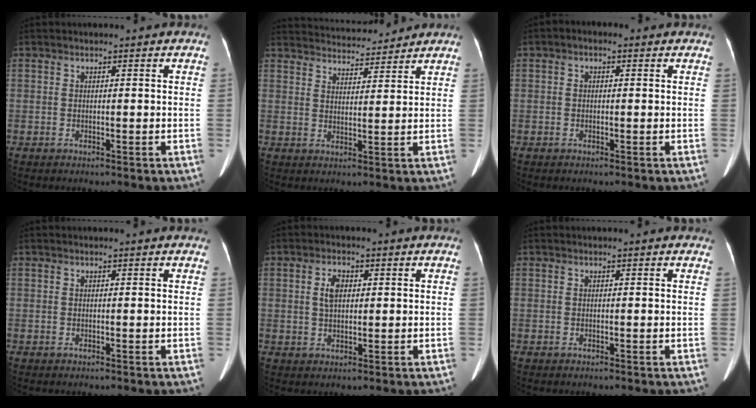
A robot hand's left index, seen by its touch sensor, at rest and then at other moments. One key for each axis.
{"total": 10.7, "fx": 10.3, "fy": 1.2, "fz": 2.3, "tx": -0.040, "ty": 0.019, "tz": 0.153}
{"total": 1.4, "fx": 0.4, "fy": 0.8, "fz": 1.1, "tx": -0.018, "ty": 0.008, "tz": -0.002}
{"total": 1.2, "fx": 1.2, "fy": 0.1, "fz": 0.4, "tx": -0.011, "ty": 0.003, "tz": 0.005}
{"total": 3.3, "fx": 0.8, "fy": 1.6, "fz": 2.7, "tx": -0.053, "ty": 0.010, "tz": 0.016}
{"total": 1.4, "fx": 1.3, "fy": 0.3, "fz": 0.5, "tx": -0.010, "ty": 0.002, "tz": 0.003}